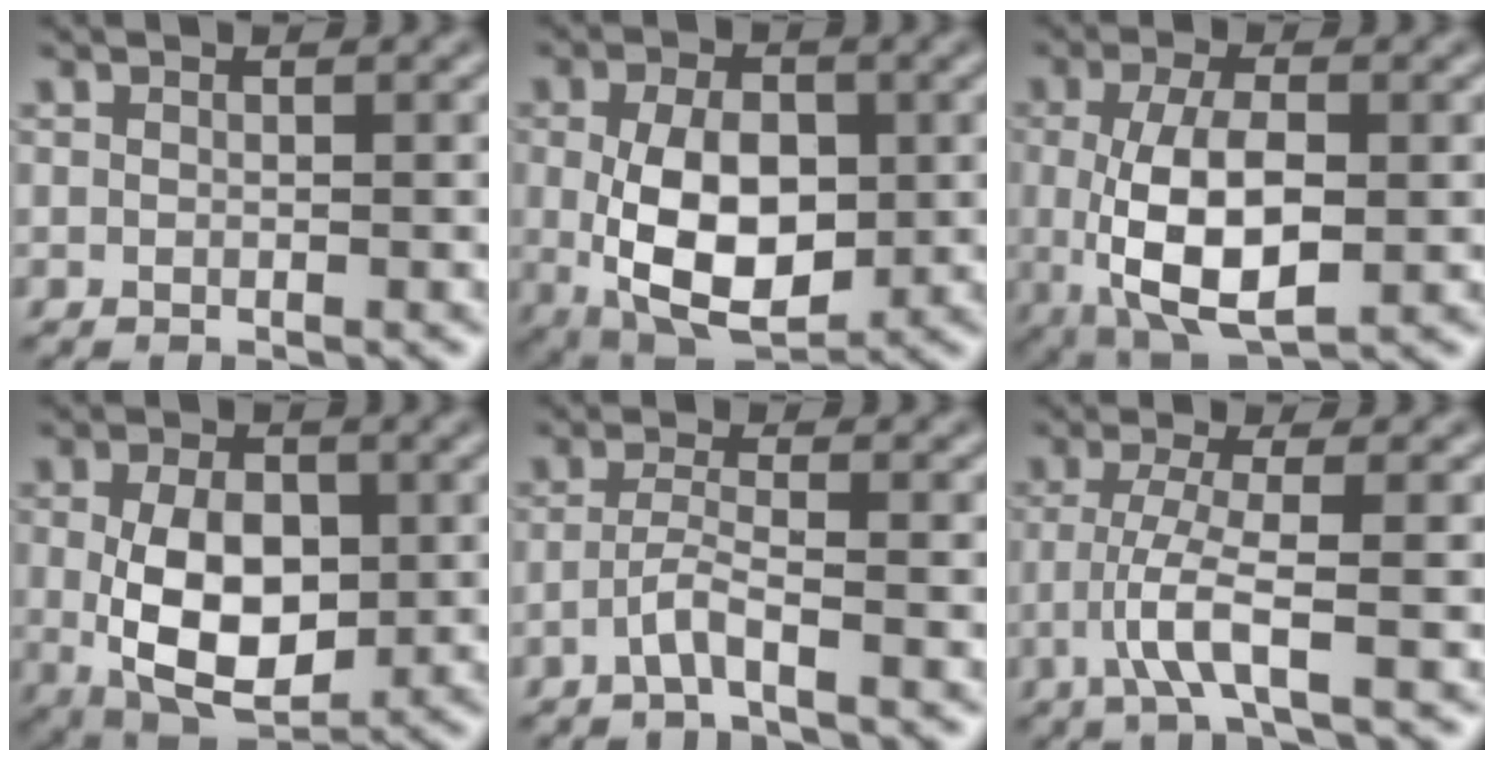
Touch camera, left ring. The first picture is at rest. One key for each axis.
{"total": 9.6, "fx": -0.3, "fy": 5.8, "fz": 7.7, "tx": -0.142, "ty": -0.008, "tz": -0.004}
{"total": 8.1, "fx": -0.4, "fy": 3.7, "fz": 7.2, "tx": -0.146, "ty": -0.009, "tz": -0.004}
{"total": 8.8, "fx": -0.1, "fy": 5.4, "fz": 6.9, "tx": -0.130, "ty": -0.010, "tz": 0.003}
{"total": 2.2, "fx": -1.1, "fy": 0.2, "fz": 1.9, "tx": -0.041, "ty": 0.006, "tz": -0.030}
{"total": 3.6, "fx": -1.1, "fy": 0.4, "fz": 3.4, "tx": -0.075, "ty": 0.002, "tz": -0.029}